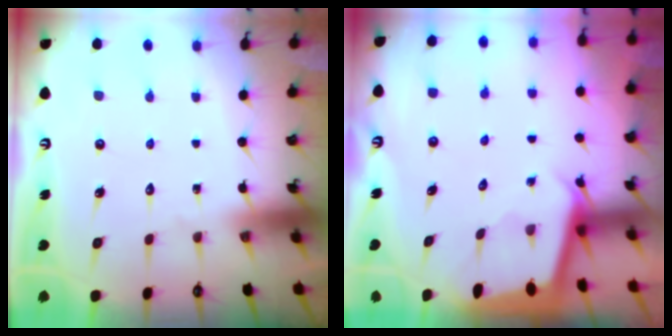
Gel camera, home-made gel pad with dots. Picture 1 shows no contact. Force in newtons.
{"total": 1.9, "press": 1.9, "slide": 0.1}